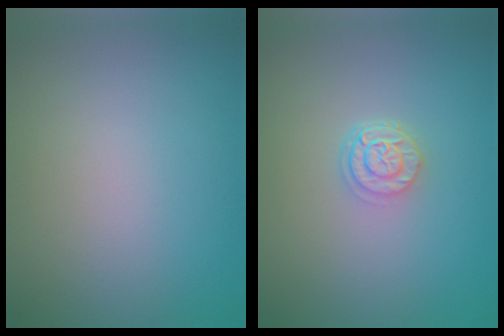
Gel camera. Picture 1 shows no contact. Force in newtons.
{"total": 2.6, "press": 2.1, "slide": 1.5}